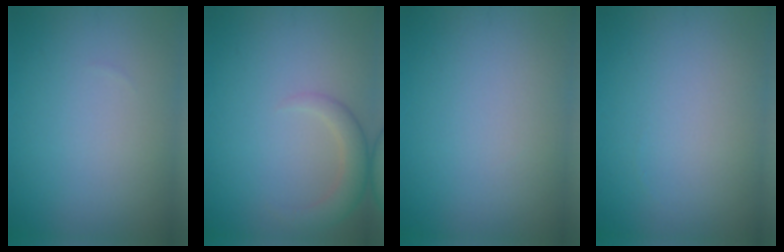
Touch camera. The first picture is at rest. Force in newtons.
{"total": 2.8, "press": 2.7, "slide": 0.2}
{"total": 0.0}
{"total": 0.0}